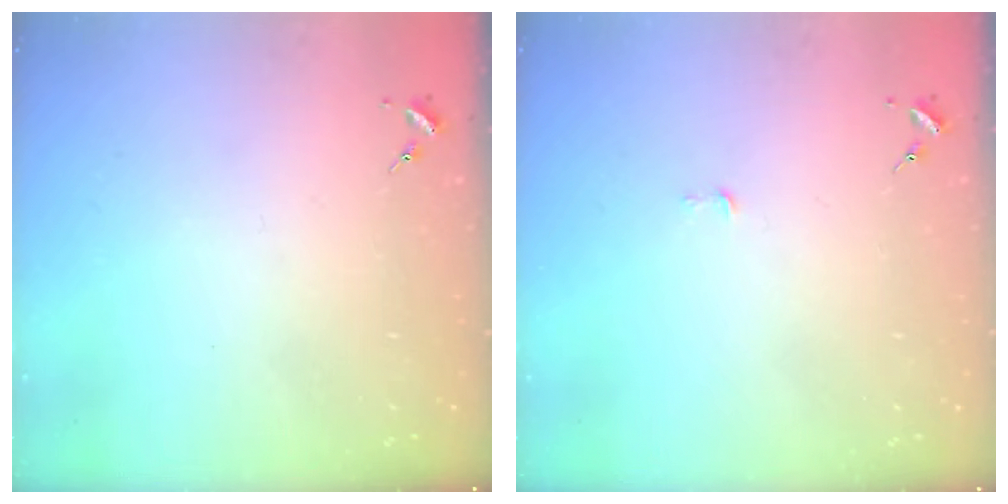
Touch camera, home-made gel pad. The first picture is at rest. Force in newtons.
{"total": 2.6, "press": 2.6, "slide": 0.2}